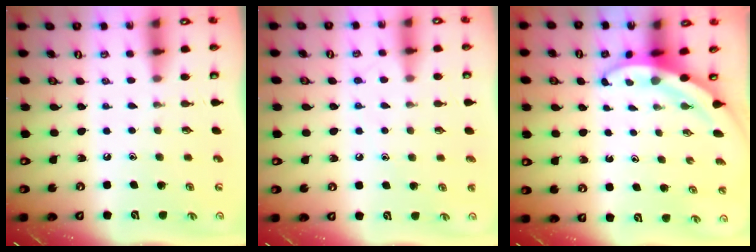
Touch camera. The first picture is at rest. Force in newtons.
{"total": 8.2, "press": 8.1, "slide": 0.9}
{"total": 3.3, "press": 3.3, "slide": 0.3}